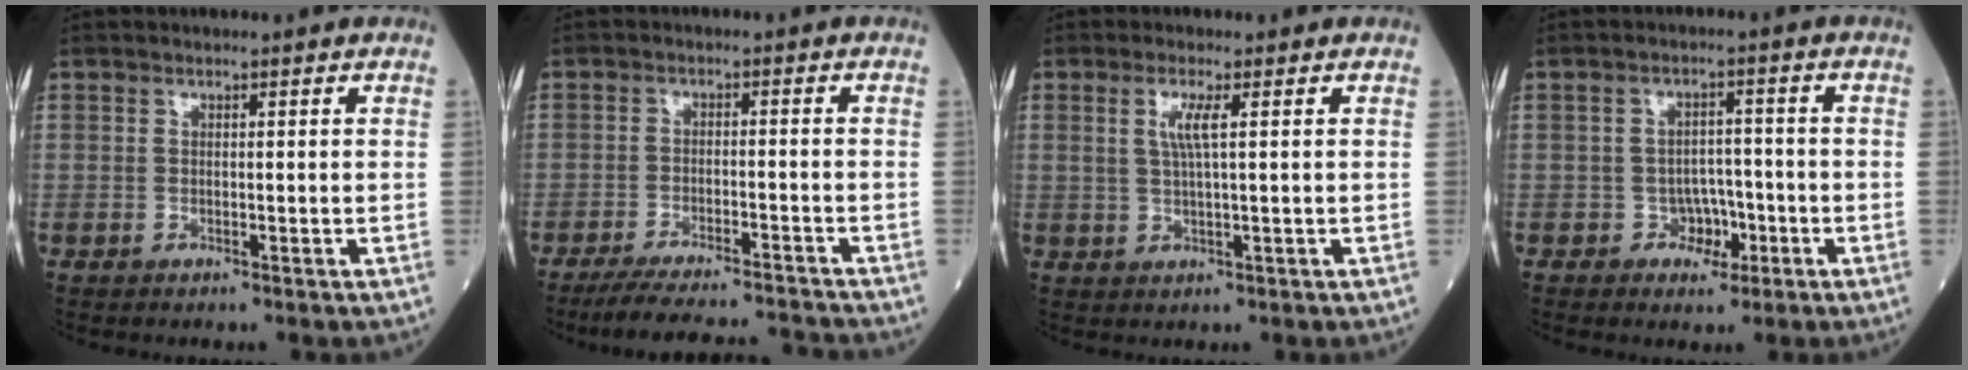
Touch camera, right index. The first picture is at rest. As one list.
[{"total": 12.6, "force": [-12.0, 0.8, 3.9], "torque": [-0.065, 0.003, -0.177]}, {"total": 3.3, "force": [0.9, -0.1, 3.1], "torque": [-0.068, 0.000, 0.018]}, {"total": 3.7, "force": [-1.7, 3.0, 1.3], "torque": [-0.008, 0.012, -0.024]}]